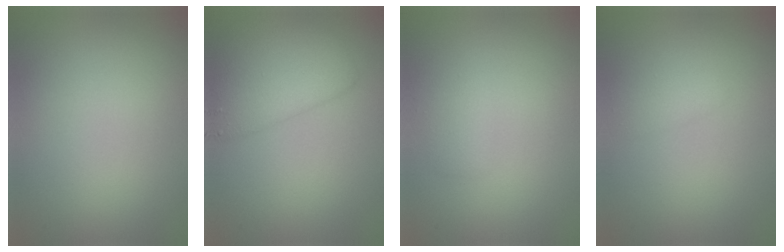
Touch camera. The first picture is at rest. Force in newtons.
{"total": 3.9, "press": 3.9, "slide": 0.1}
{"total": 1.2, "press": 1.2, "slide": 0.0}
{"total": 1.0, "press": 1.0, "slide": 0.1}